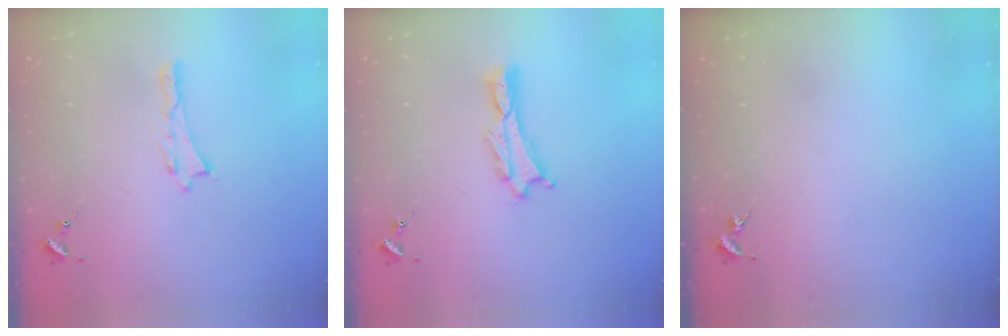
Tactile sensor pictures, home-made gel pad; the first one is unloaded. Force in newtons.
{"total": 0.8, "press": 0.7, "slide": 0.2}
{"total": 0.0}